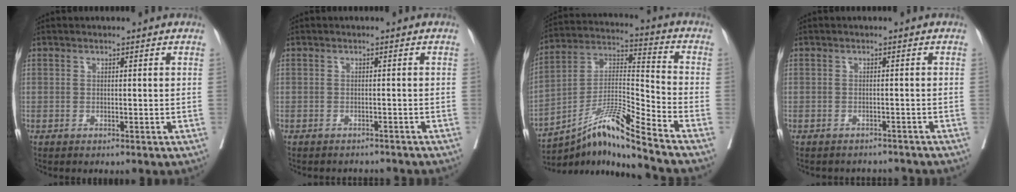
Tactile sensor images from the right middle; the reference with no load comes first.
{"total": 3.8, "force": [-3.7, 1.0, 0.1], "torque": [0.004, -0.004, -0.046]}
{"total": 13.3, "force": [-10.5, -1.8, 8.1], "torque": [-0.154, 0.006, -0.187]}
{"total": 4.5, "force": [-4.2, 1.4, 0.0], "torque": [0.005, 0.001, -0.050]}